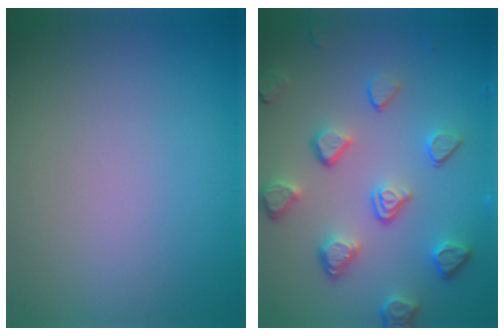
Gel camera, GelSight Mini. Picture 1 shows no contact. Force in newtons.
{"total": 4.8, "press": 3.7, "slide": 3.1}